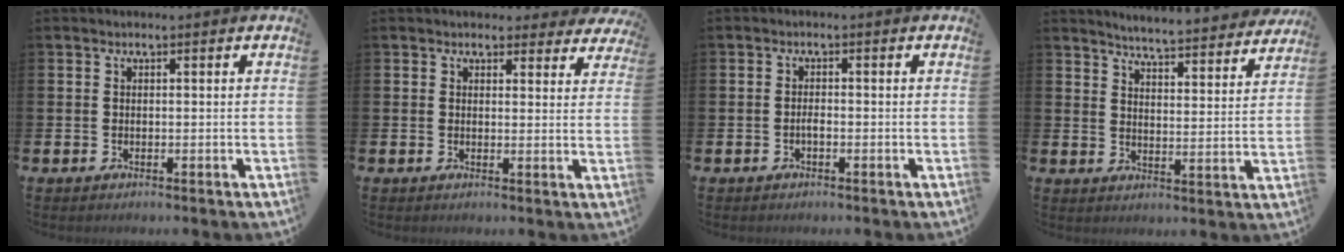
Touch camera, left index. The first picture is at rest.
{"total": 3.0, "force": [2.7, 1.2, 0.1], "torque": [0.007, -0.016, 0.045]}
{"total": 1.0, "force": [-0.5, 0.3, 0.8], "torque": [-0.015, -0.002, -0.010]}
{"total": 5.2, "force": [5.2, 0.0, 0.6], "torque": [-0.023, -0.047, 0.086]}